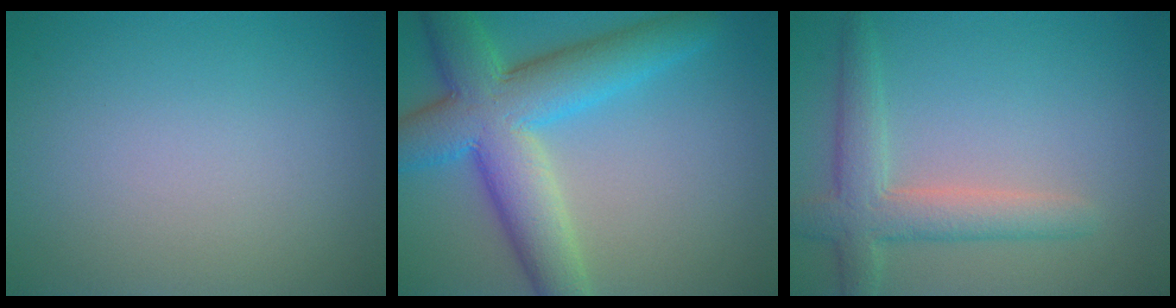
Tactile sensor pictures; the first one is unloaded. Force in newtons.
{"total": 9.6, "press": 9.6, "slide": 0.3}
{"total": 4.2, "press": 4.2, "slide": 0.3}